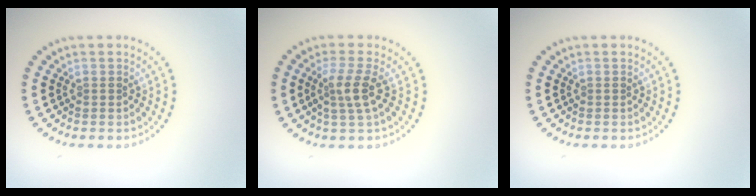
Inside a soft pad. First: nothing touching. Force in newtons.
{"total": 2.7, "press": 2.3, "slide": 1.4}
{"total": 0.0}